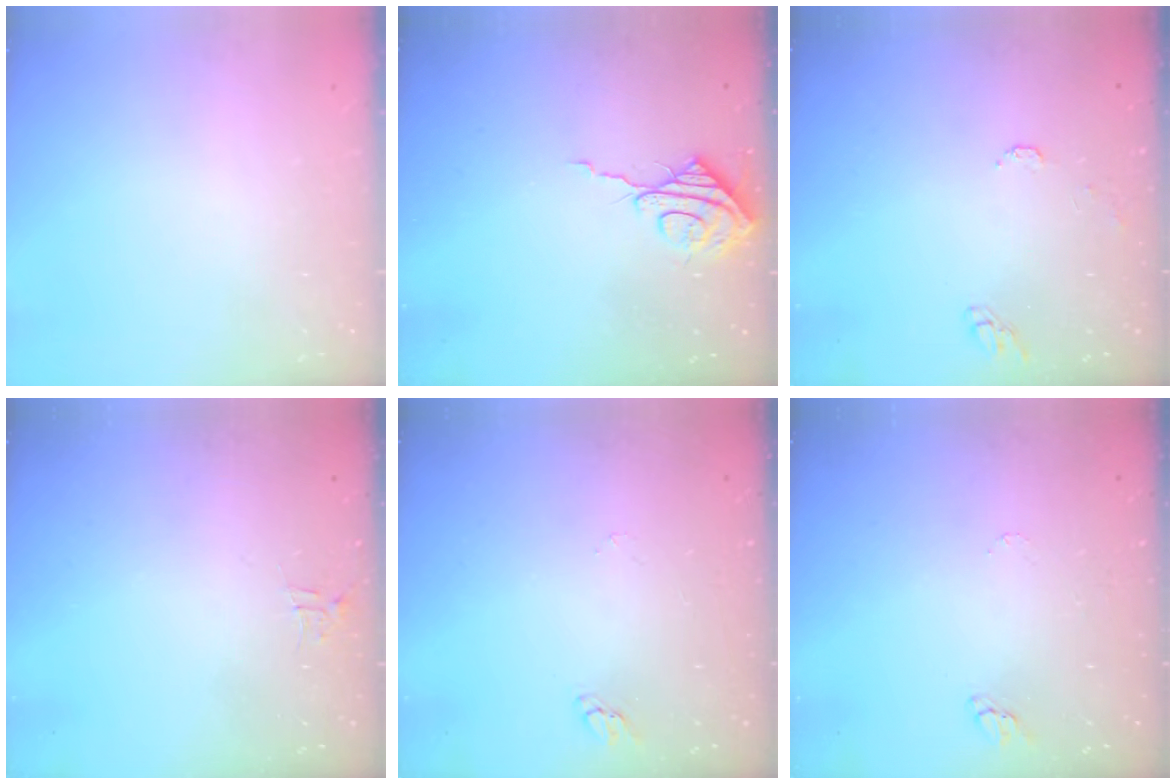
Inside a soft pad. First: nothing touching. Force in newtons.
{"total": 8.4, "press": 8.4, "slide": 0.2}
{"total": 6.0, "press": 6.0, "slide": 0.5}
{"total": 4.0, "press": 4.0, "slide": 0.2}
{"total": 2.2, "press": 2.2, "slide": 0.2}
{"total": 2.9, "press": 2.9, "slide": 0.2}